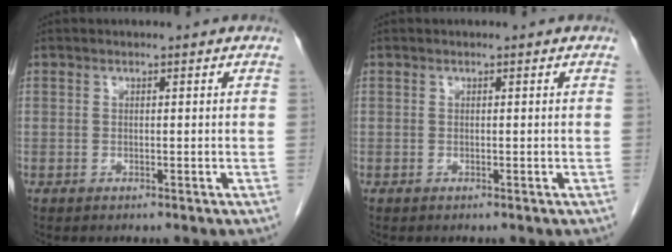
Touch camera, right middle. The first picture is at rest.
{"total": 0.0}